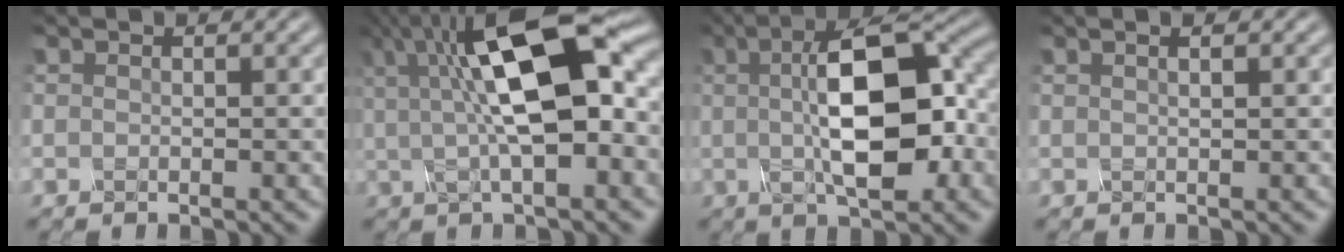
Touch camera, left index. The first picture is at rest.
{"total": 12.1, "force": [2.3, 4.0, 11.1], "torque": [-0.179, 0.018, 0.031]}
{"total": 10.4, "force": [0.7, 3.8, 9.6], "torque": [-0.143, 0.014, 0.005]}
{"total": 1.8, "force": [1.0, 0.7, 1.3], "torque": [-0.005, -0.001, 0.000]}